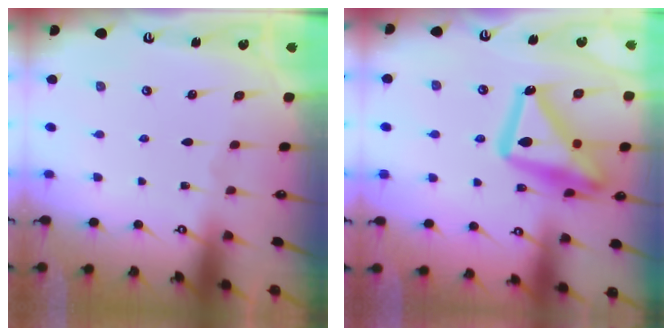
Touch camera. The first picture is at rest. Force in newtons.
{"total": 19.4, "press": 19.3, "slide": 1.5}